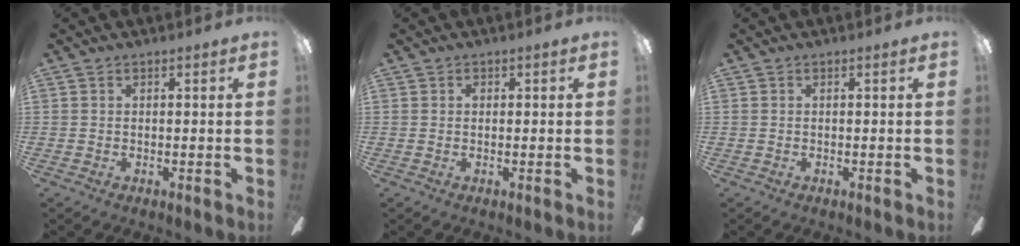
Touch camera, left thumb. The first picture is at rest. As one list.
[{"total": 0.7, "force": [0.1, 0.6, 0.3], "torque": [0.002, 0.000, 0.000]}, {"total": 0.0}]